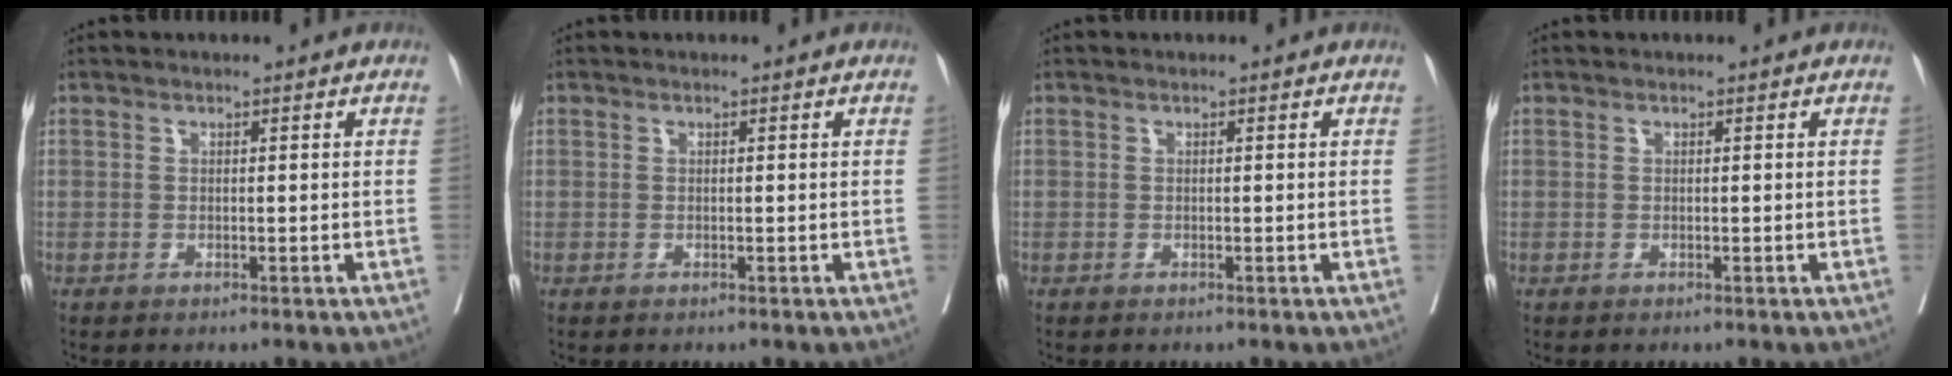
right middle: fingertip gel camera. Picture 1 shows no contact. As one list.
[{"total": 0.0}, {"total": 0.0}, {"total": 0.0}]